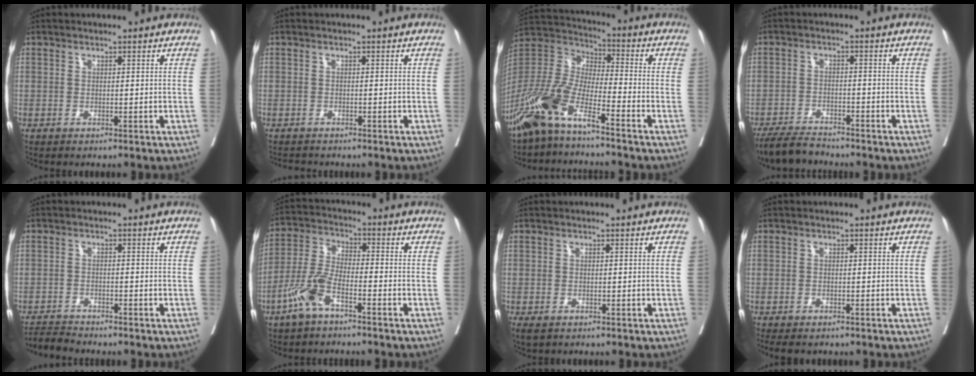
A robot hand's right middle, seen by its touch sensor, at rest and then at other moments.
{"total": 1.6, "force": [-1.5, 0.3, 0.2], "torque": [-0.006, -0.006, -0.023]}
{"total": 11.5, "force": [-8.0, 2.1, 7.9], "torque": [-0.185, -0.003, -0.164]}
{"total": 5.6, "force": [-5.3, 0.9, 1.5], "torque": [-0.027, -0.018, -0.096]}
{"total": 2.6, "force": [-2.6, -0.4, -0.1], "torque": [0.003, -0.016, -0.048]}
{"total": 7.4, "force": [-4.4, 2.2, 5.6], "torque": [-0.135, -0.001, -0.093]}
{"total": 2.3, "force": [-1.4, 1.2, 1.3], "torque": [-0.026, -0.007, -0.019]}
{"total": 4.1, "force": [-3.4, 1.6, 1.8], "torque": [-0.024, -0.009, -0.048]}